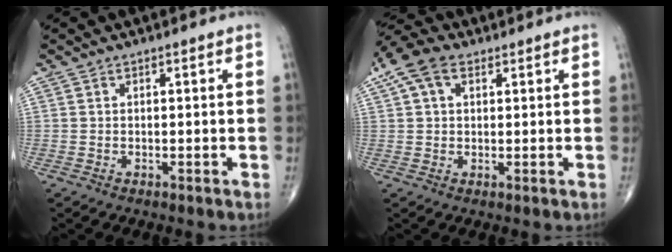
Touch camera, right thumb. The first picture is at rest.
{"total": 7.4, "force": [3.3, 4.6, 4.9], "torque": [-0.099, 0.022, 0.056]}